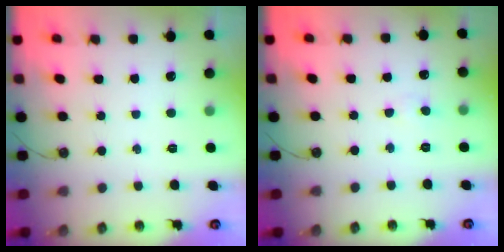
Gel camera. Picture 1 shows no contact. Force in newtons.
{"total": 3.5, "press": 3.4, "slide": 0.6}